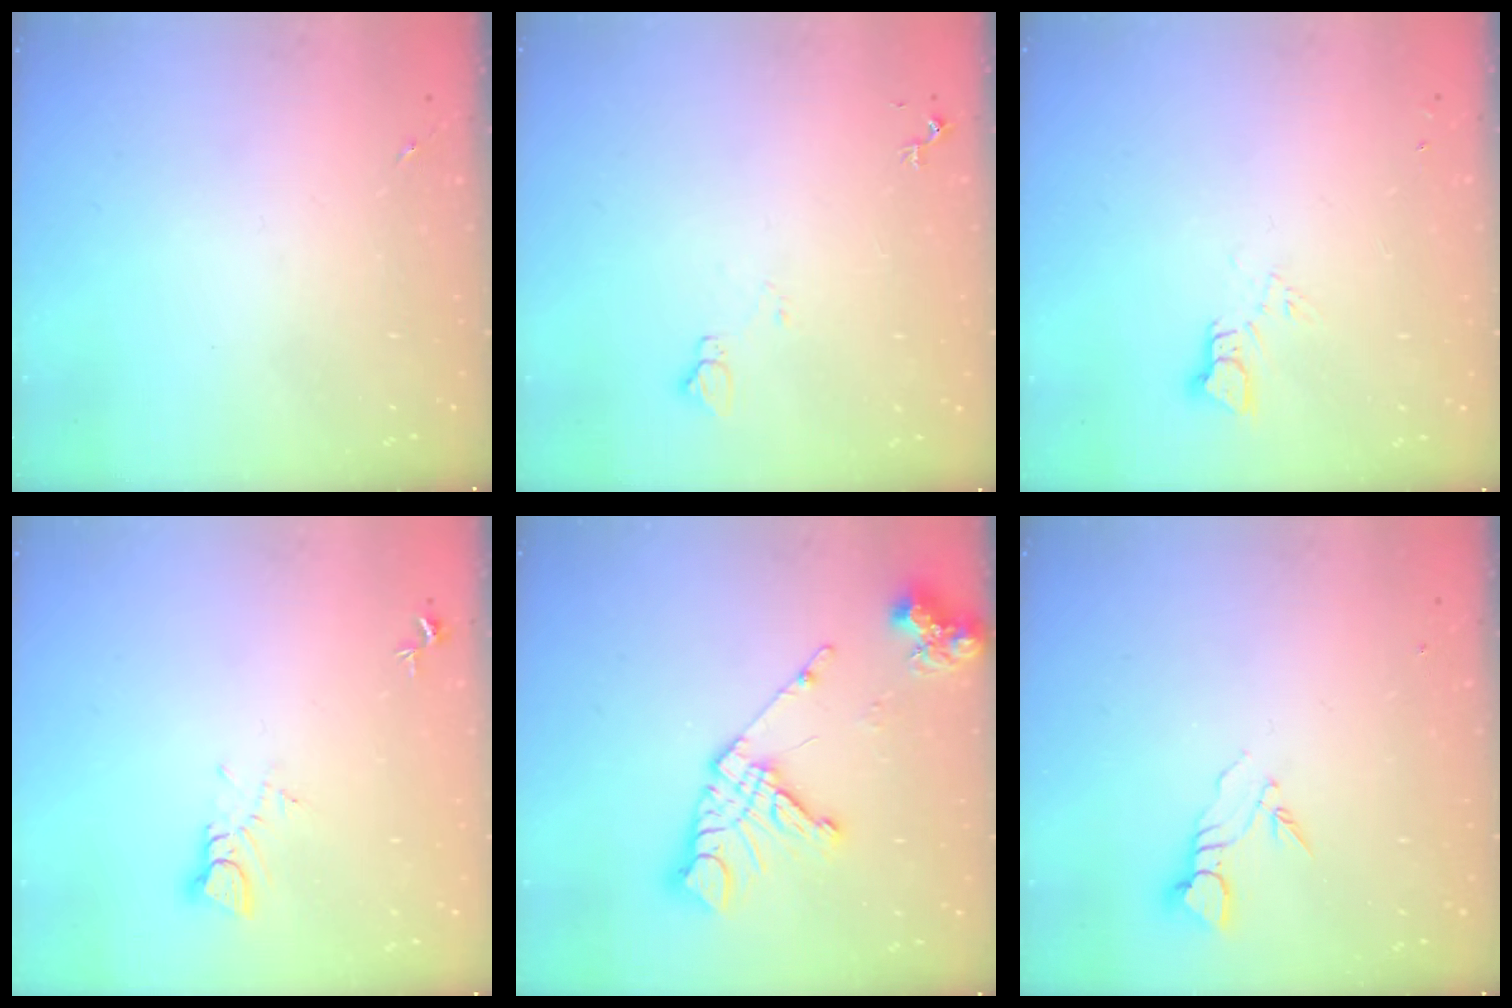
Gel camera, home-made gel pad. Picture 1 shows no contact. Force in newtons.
{"total": 6.1, "press": 6.0, "slide": 0.8}
{"total": 3.4, "press": 3.4, "slide": 0.1}
{"total": 3.9, "press": 3.9, "slide": 0.2}
{"total": 16.8, "press": 16.7, "slide": 2.2}
{"total": 3.8, "press": 3.8, "slide": 0.2}